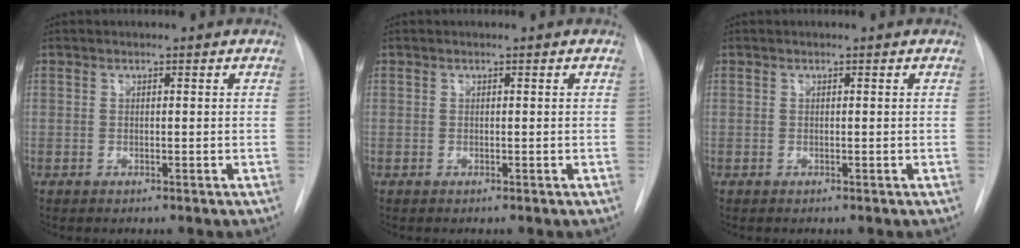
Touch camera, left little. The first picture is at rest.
{"total": 0.0}
{"total": 0.0}